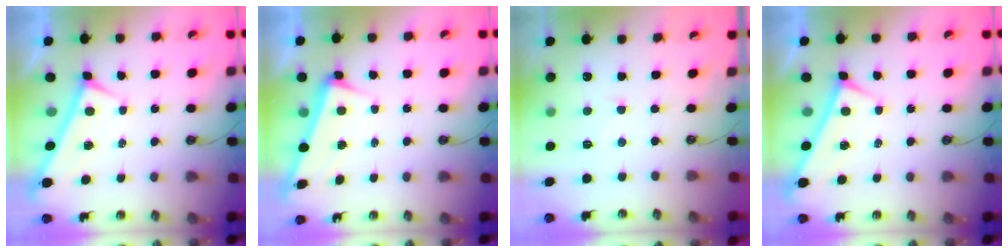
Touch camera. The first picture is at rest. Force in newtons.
{"total": 3.4, "press": 3.2, "slide": 1.2}
{"total": 1.4, "press": 1.2, "slide": 0.7}
{"total": 0.0}